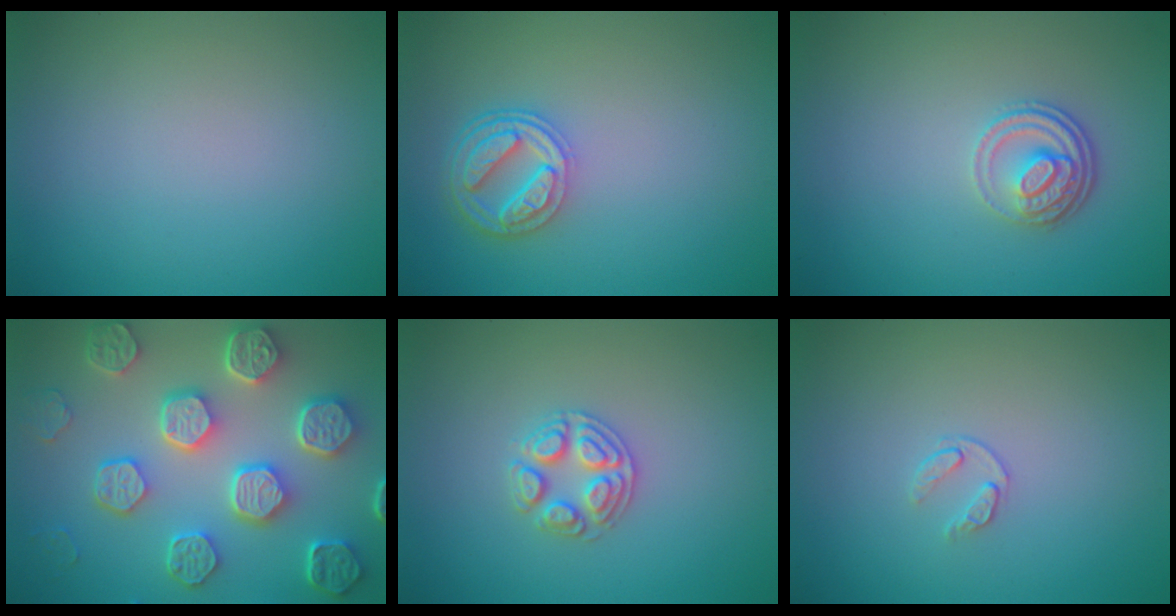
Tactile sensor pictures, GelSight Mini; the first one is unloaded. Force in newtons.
{"total": 4.5, "press": 3.5, "slide": 2.9}
{"total": 2.8, "press": 2.3, "slide": 1.7}
{"total": 8.3, "press": 6.5, "slide": 5.2}
{"total": 2.6, "press": 2.5, "slide": 0.5}
{"total": 0.9, "press": 0.5, "slide": 0.8}